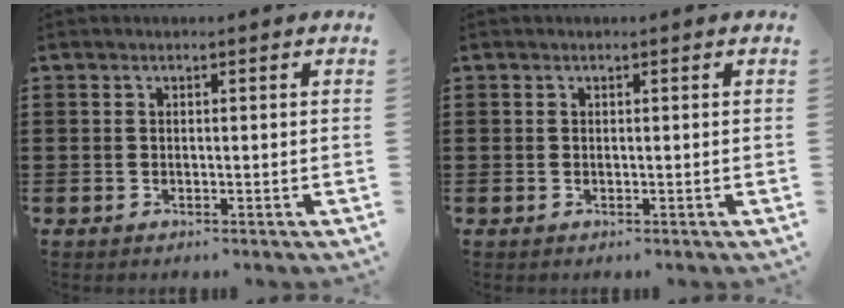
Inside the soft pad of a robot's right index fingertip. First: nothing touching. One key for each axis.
{"total": 0.0}